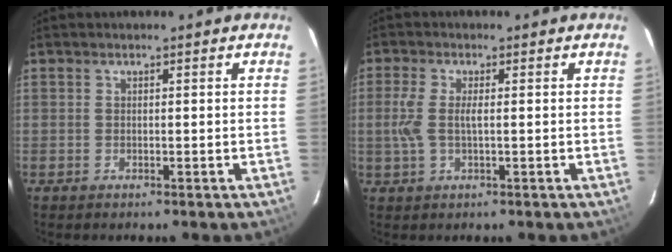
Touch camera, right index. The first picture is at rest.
{"total": 4.4, "force": [0.1, 1.4, 4.2], "torque": [-0.095, 0.002, 0.003]}